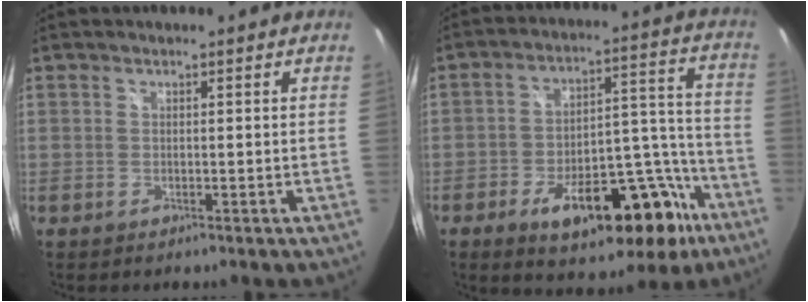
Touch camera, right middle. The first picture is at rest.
{"total": 20.2, "force": [-11.6, 8.6, 14.2], "torque": [-0.214, 0.020, -0.154]}